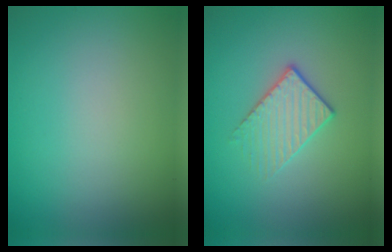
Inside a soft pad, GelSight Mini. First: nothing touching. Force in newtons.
{"total": 2.2, "press": 1.9, "slide": 1.2}